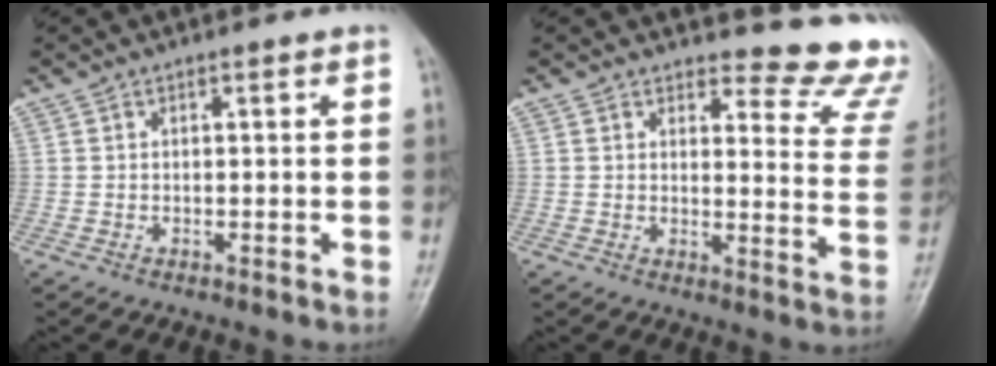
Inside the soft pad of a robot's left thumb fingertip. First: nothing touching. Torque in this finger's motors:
{"motor_torque": [0.22, -0.02, -0.29, -0.53, 0.05]}